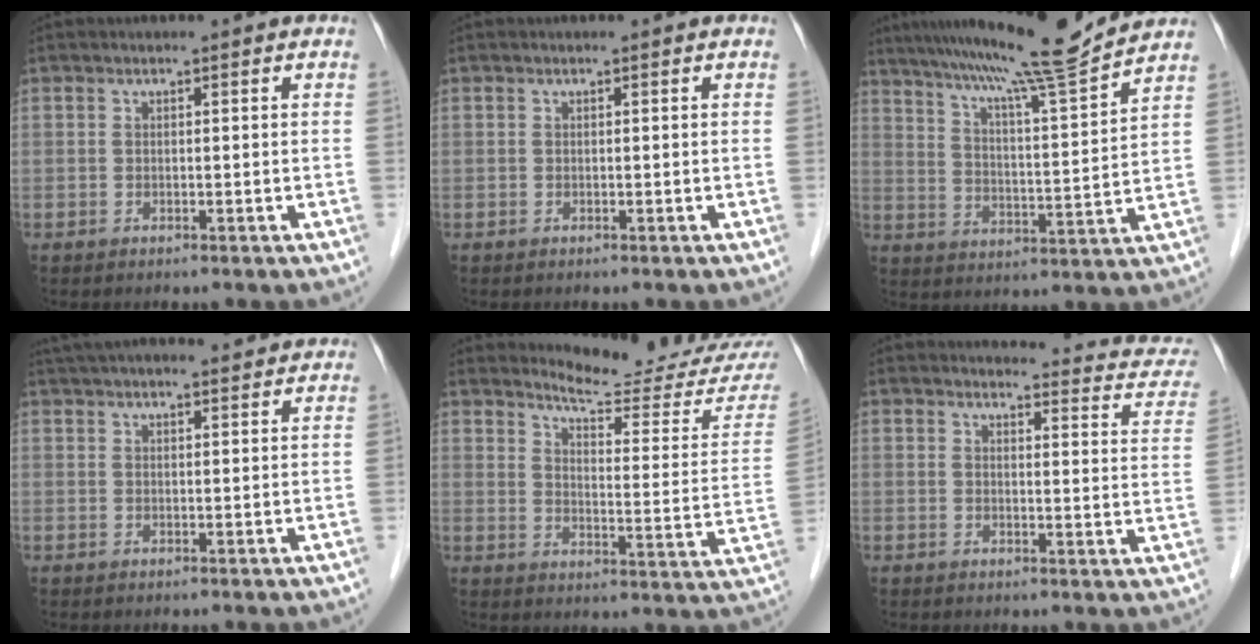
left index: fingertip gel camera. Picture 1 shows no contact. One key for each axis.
{"total": 0.0}
{"total": 14.6, "fx": 12.9, "fy": -1.7, "fz": 6.6, "tx": -0.115, "ty": -0.014, "tz": 0.196}
{"total": 11.9, "fx": 10.7, "fy": 1.8, "fz": 4.9, "tx": -0.076, "ty": 0.031, "tz": 0.154}
{"total": 17.3, "fx": 16.8, "fy": 0.5, "fz": 3.9, "tx": -0.051, "ty": -0.118, "tz": 0.193}
{"total": 13.5, "fx": 12.8, "fy": 3.0, "fz": 2.9, "tx": 0.008, "ty": -0.054, "tz": 0.104}